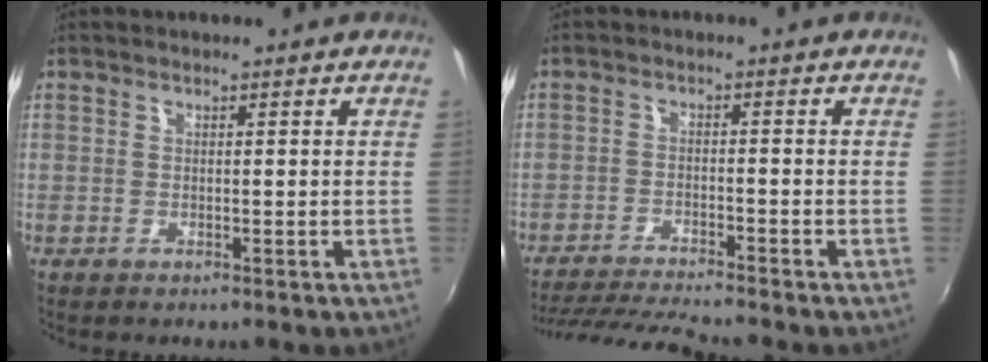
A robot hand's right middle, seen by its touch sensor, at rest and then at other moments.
{"total": 9.5, "force": [-8.8, -0.3, 3.3], "torque": [-0.085, -0.014, -0.155]}